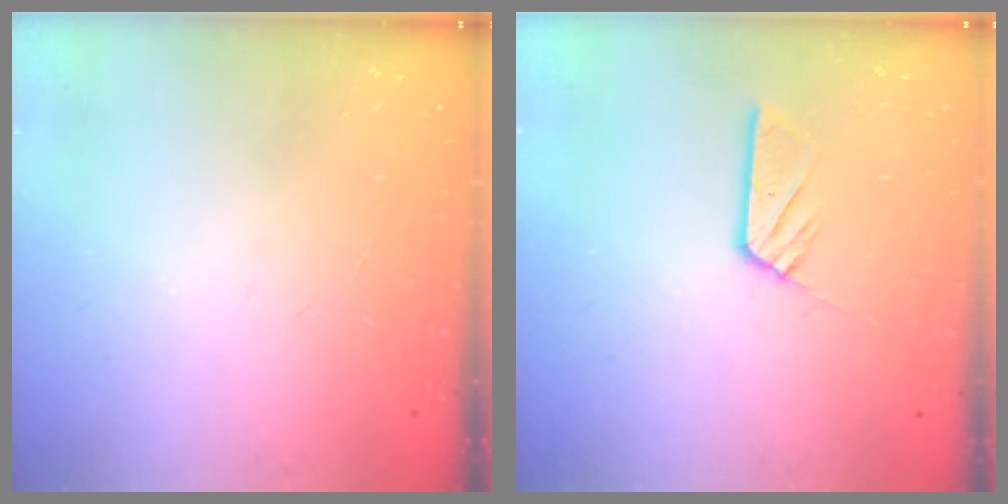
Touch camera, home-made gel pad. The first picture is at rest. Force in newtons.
{"total": 5.8, "press": 5.8, "slide": 0.3}